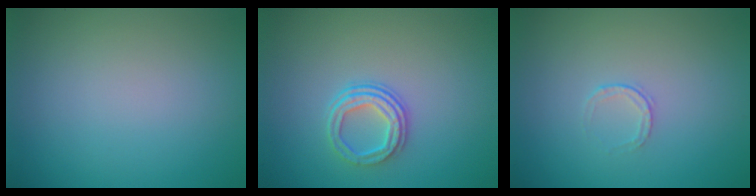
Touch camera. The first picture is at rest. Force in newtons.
{"total": 3.0, "press": 2.4, "slide": 1.7}
{"total": 0.7, "press": 0.5, "slide": 0.5}